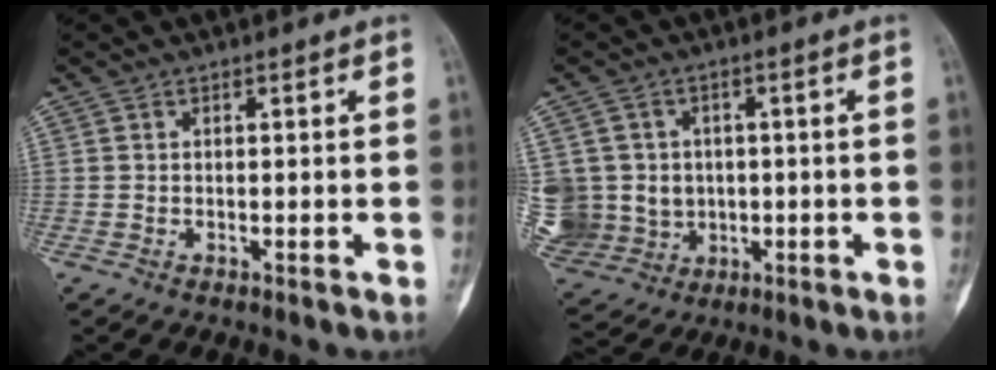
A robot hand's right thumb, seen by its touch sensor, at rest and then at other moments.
{"total": 13.8, "force": [-0.1, 12.9, 5.0], "torque": [-0.108, 0.022, 0.024]}